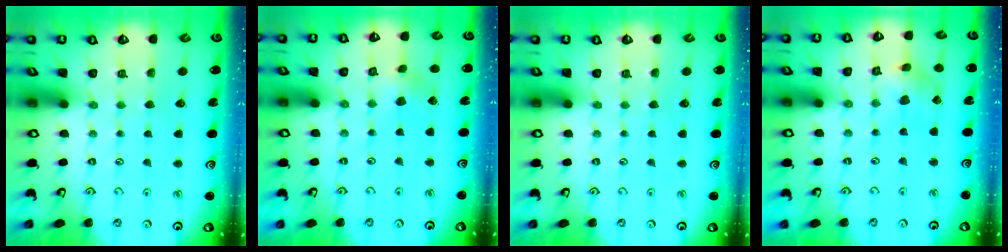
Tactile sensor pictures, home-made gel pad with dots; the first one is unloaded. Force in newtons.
{"total": 3.3, "press": 3.3, "slide": 0.5}
{"total": 0.0}
{"total": 3.5, "press": 3.4, "slide": 0.6}